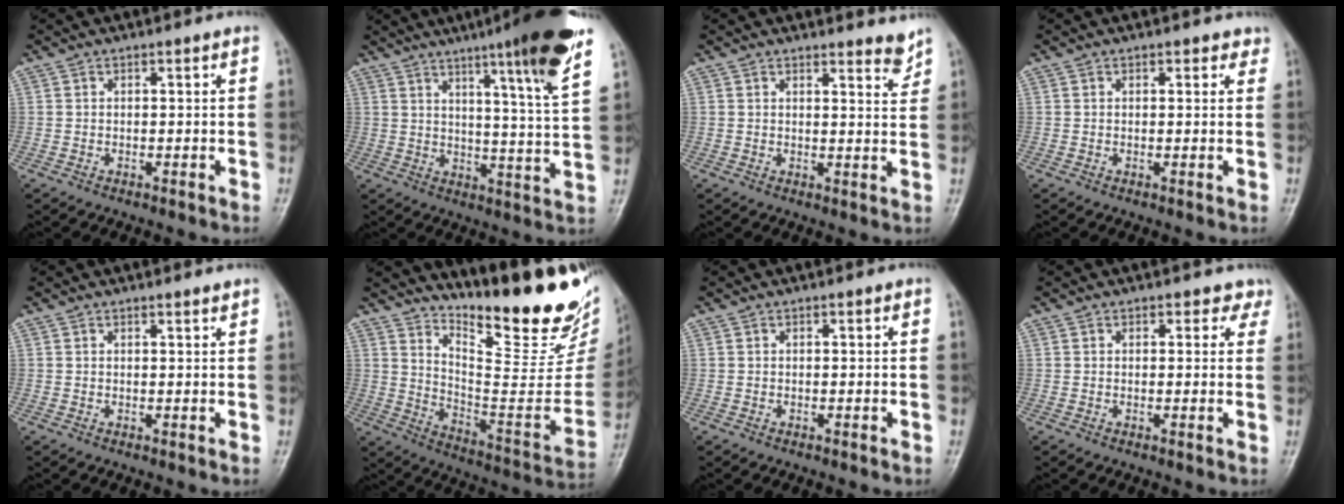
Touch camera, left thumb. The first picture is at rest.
{"total": 16.3, "force": [10.0, 0.6, 12.9], "torque": [-0.177, -0.050, 0.133]}
{"total": 3.1, "force": [2.8, 0.7, 1.0], "torque": [-0.004, -0.029, 0.032]}
{"total": 1.6, "force": [1.1, 1.1, 0.6], "torque": [0.014, -0.004, 0.006]}
{"total": 0.8, "force": [0.7, 0.1, 0.2], "torque": [-0.004, -0.006, 0.011]}
{"total": 25.5, "force": [19.3, 7.1, 15.2], "torque": [-0.186, -0.146, 0.281]}
{"total": 0.0}
{"total": 2.5, "force": [1.8, 1.7, 0.2], "torque": [0.026, -0.008, 0.004]}